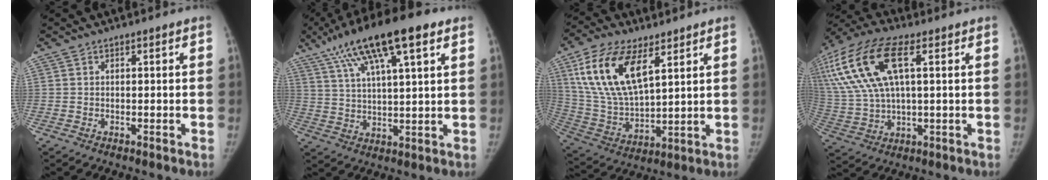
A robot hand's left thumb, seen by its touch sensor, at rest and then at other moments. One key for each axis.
{"total": 18.0, "fx": 9.6, "fy": 4.5, "fz": 14.6, "tx": -0.243, "ty": 0.002, "tz": 0.166}
{"total": 17.9, "fx": 8.4, "fy": 8.4, "fz": 13.4, "tx": -0.245, "ty": -0.026, "tz": 0.168}
{"total": 21.8, "fx": 6.9, "fy": 9.6, "fz": 18.3, "tx": -0.418, "ty": 0.023, "tz": 0.131}